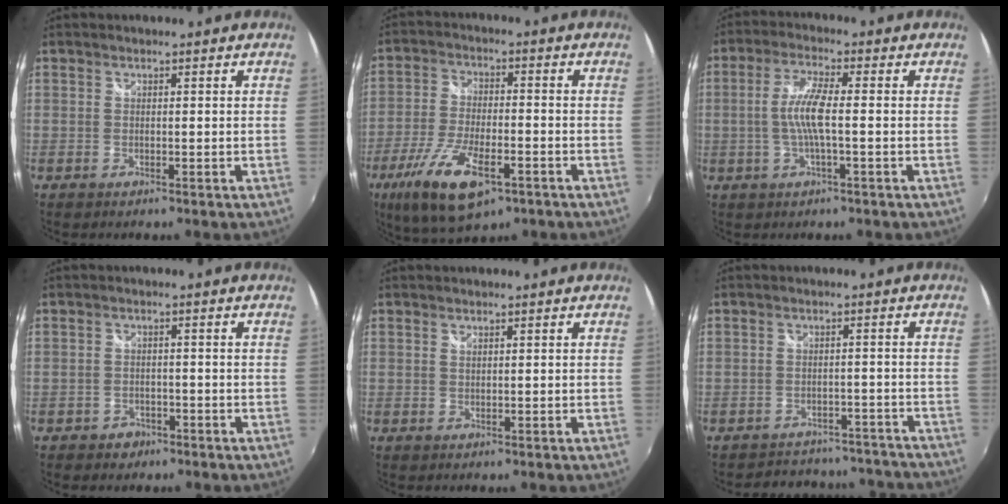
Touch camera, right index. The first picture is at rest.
{"total": 14.9, "force": [-8.0, 5.6, 11.3], "torque": [-0.241, -0.038, -0.145]}
{"total": 6.6, "force": [-0.9, 0.7, 6.5], "torque": [-0.132, 0.001, -0.015]}
{"total": 3.3, "force": [-2.0, 2.5, 0.7], "torque": [-0.023, 0.005, -0.029]}
{"total": 0.6, "force": [0.4, 0.2, 0.3], "torque": [-0.007, 0.000, 0.008]}
{"total": 14.6, "force": [-13.0, 5.9, 2.8], "torque": [-0.061, 0.045, -0.149]}